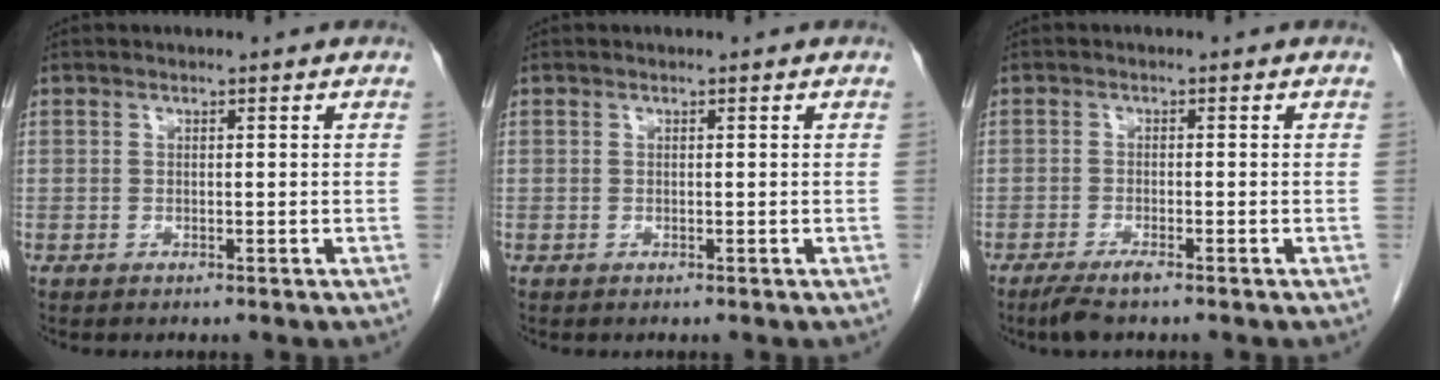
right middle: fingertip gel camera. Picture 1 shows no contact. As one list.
[{"total": 0.0}, {"total": 3.1, "force": [-2.3, 0.2, 2.1], "torque": [-0.042, -0.007, -0.045]}]